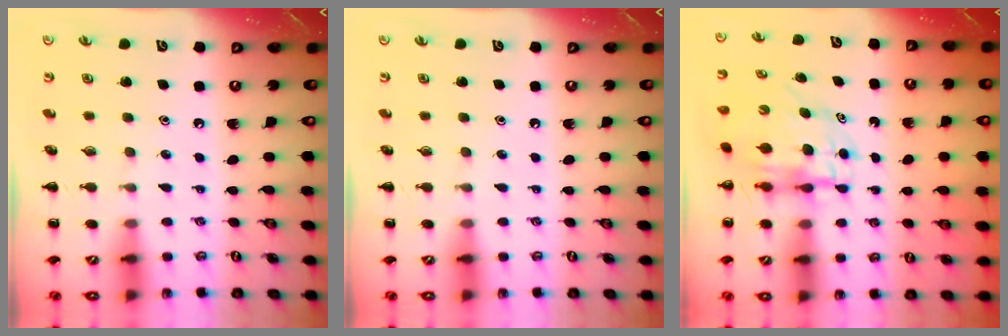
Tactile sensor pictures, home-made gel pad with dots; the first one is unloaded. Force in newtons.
{"total": 0.0}
{"total": 6.2, "press": 6.1, "slide": 1.1}